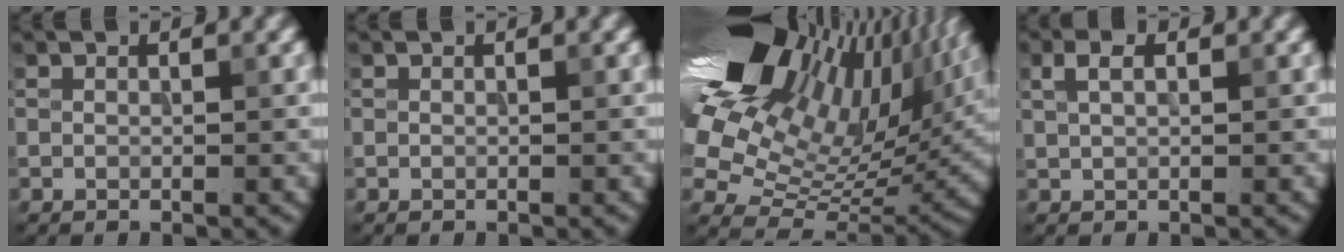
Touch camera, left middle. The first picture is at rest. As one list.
[{"total": 0.0}, {"total": 18.5, "force": [9.2, 10.7, 12.0], "torque": [-0.254, 0.041, 0.162]}, {"total": 1.9, "force": [0.9, 0.9, 1.4], "torque": [-0.031, 0.005, 0.017]}]